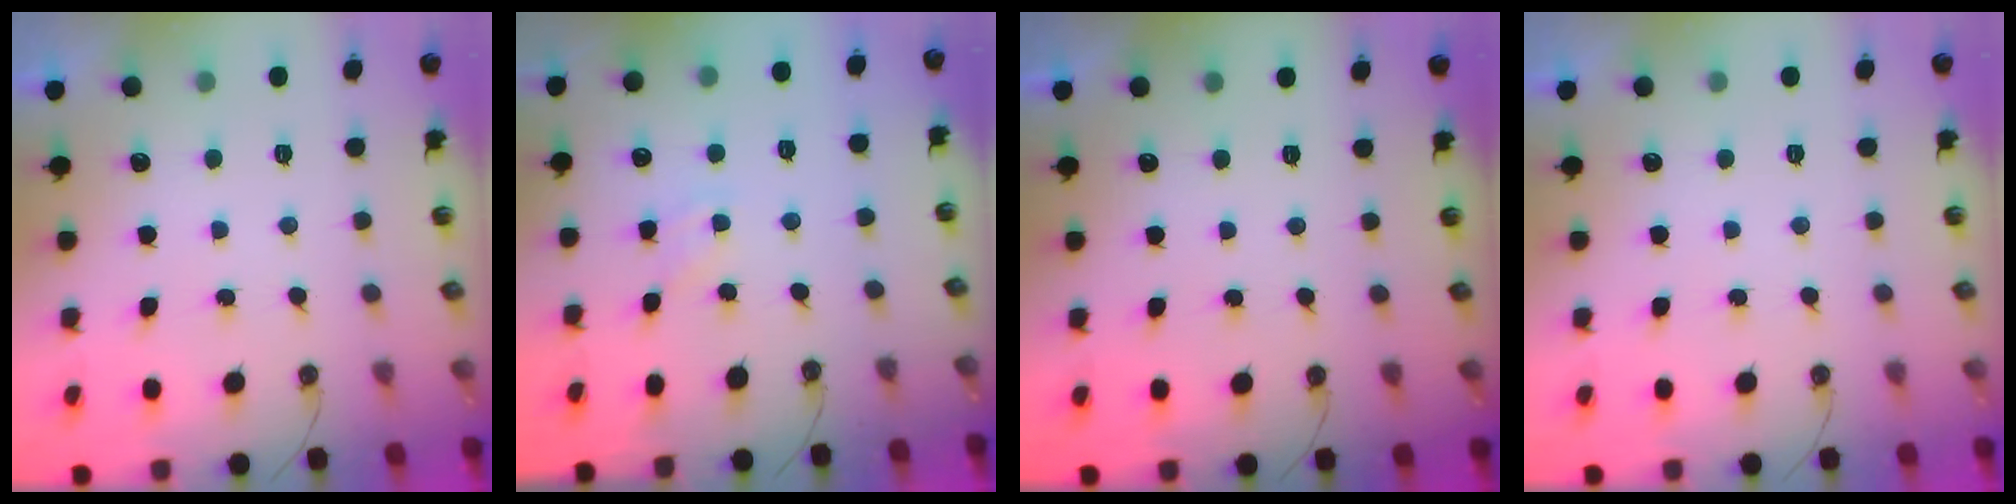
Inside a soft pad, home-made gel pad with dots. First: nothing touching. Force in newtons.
{"total": 2.3, "press": 2.2, "slide": 0.4}
{"total": 0.0}
{"total": 0.0}